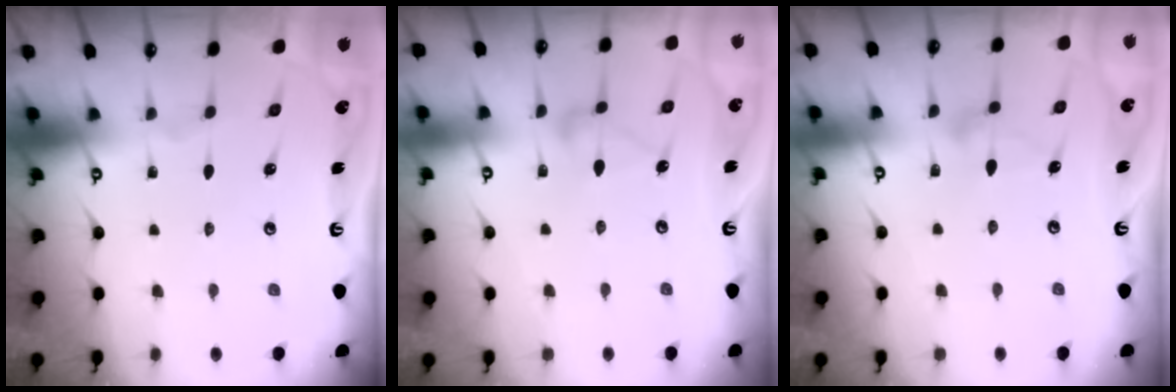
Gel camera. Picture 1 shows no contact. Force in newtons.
{"total": 9.2, "press": 9.1, "slide": 0.6}
{"total": 9.7, "press": 9.7, "slide": 0.4}